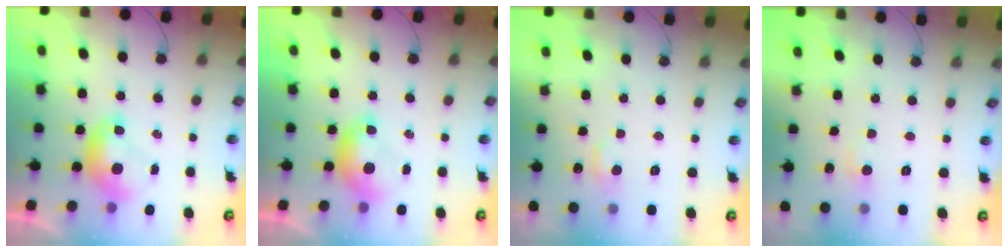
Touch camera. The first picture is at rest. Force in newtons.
{"total": 0.0}
{"total": 1.2, "press": 1.0, "slide": 0.7}
{"total": 0.9, "press": 0.3, "slide": 0.8}